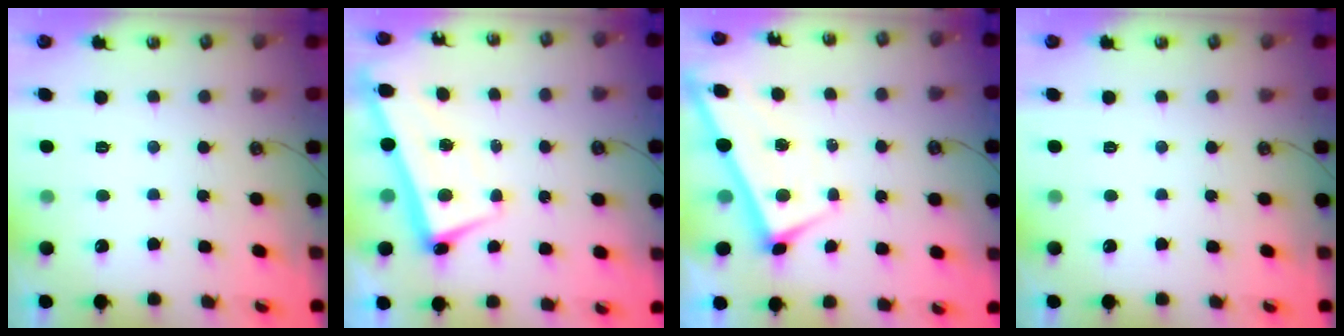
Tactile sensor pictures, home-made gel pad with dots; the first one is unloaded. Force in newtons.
{"total": 2.5, "press": 2.4, "slide": 0.6}
{"total": 1.8, "press": 1.8, "slide": 0.1}
{"total": 0.0}